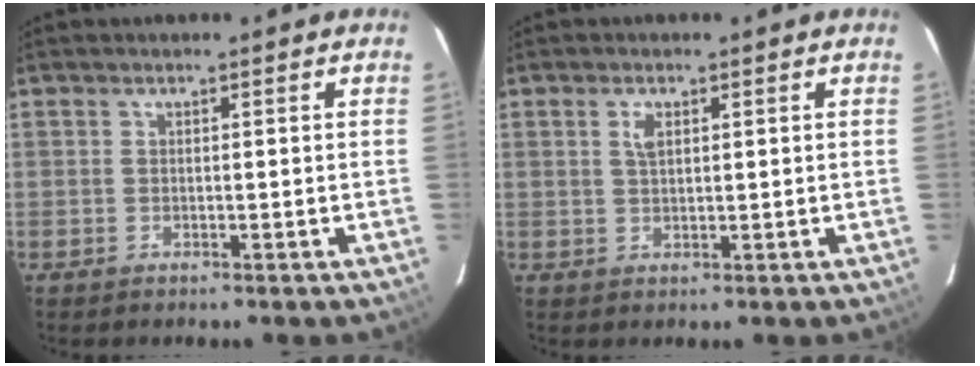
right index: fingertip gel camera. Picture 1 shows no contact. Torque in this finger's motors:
{"motor_torque": [0.07, 0.04, 0.16, 0.04]}